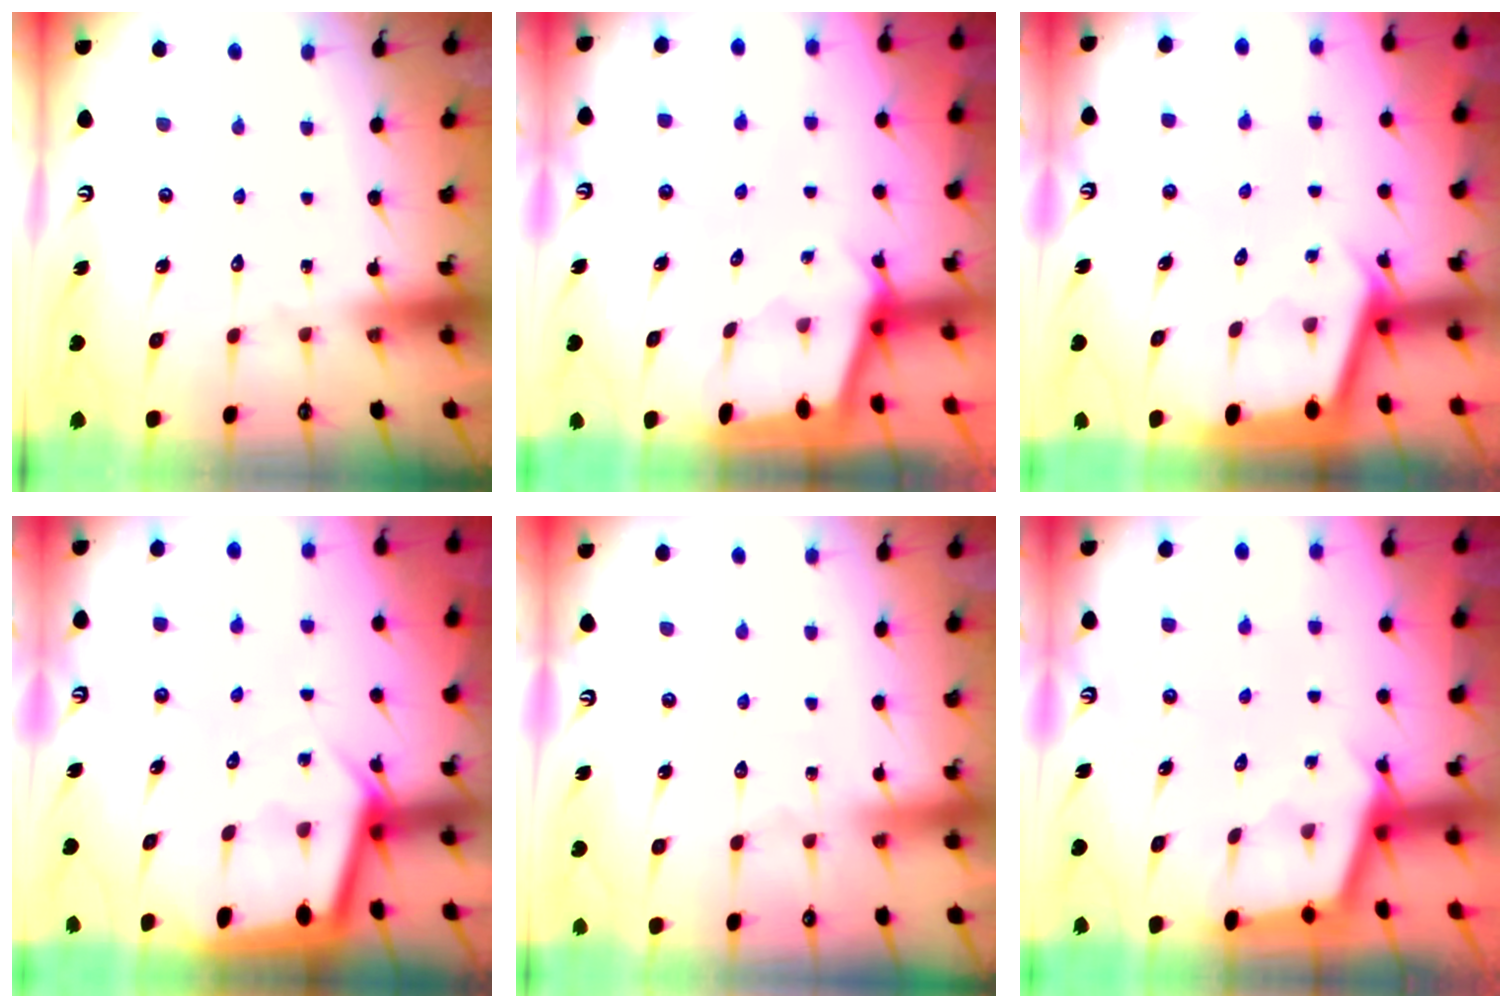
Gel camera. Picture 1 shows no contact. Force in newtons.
{"total": 1.6, "press": 1.6, "slide": 0.3}
{"total": 2.5, "press": 2.5, "slide": 0.1}
{"total": 3.7, "press": 3.6, "slide": 0.4}
{"total": 2.9, "press": 2.8, "slide": 0.4}
{"total": 2.5, "press": 2.5, "slide": 0.2}